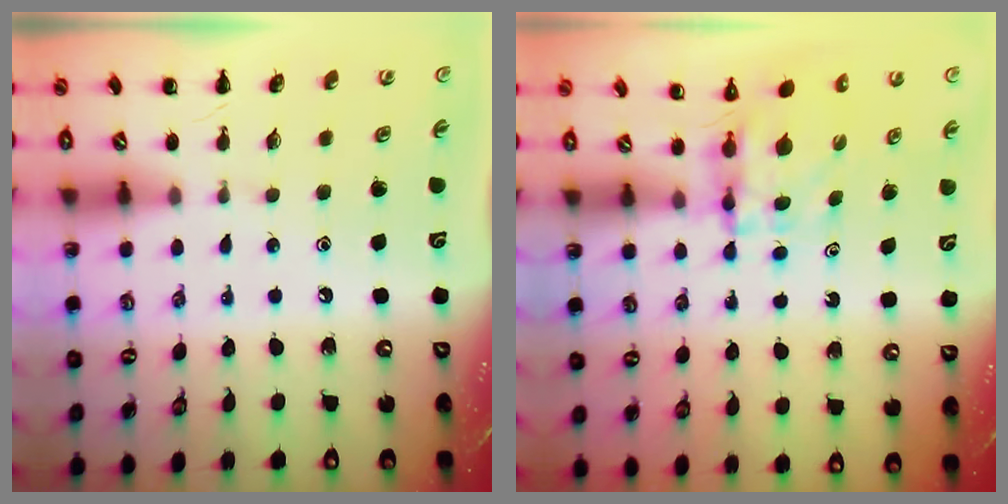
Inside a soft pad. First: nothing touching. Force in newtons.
{"total": 3.9, "press": 3.9, "slide": 0.3}